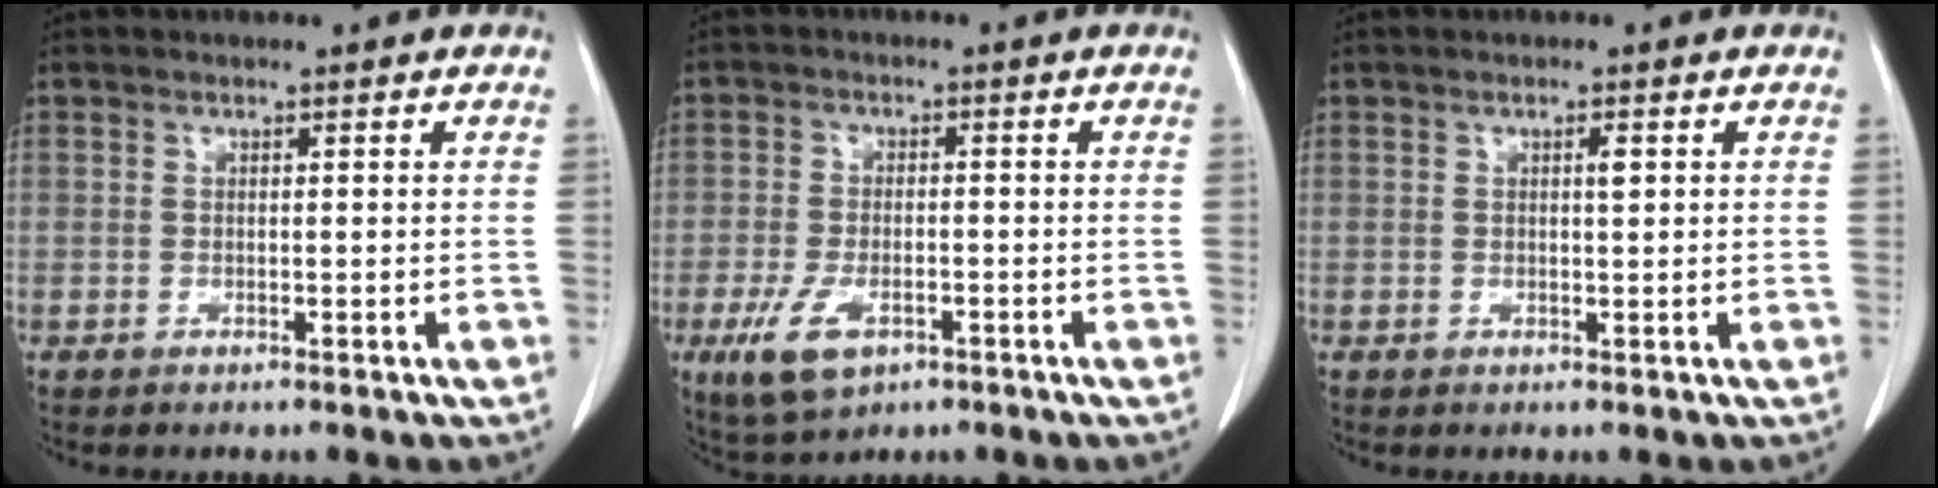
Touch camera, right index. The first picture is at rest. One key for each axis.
{"total": 6.9, "fx": -3.4, "fy": 3.6, "fz": 4.8, "tx": -0.101, "ty": -0.009, "tz": -0.052}
{"total": 1.1, "fx": 0.3, "fy": 0.2, "fz": 1.0, "tx": -0.018, "ty": 0.001, "tz": 0.004}